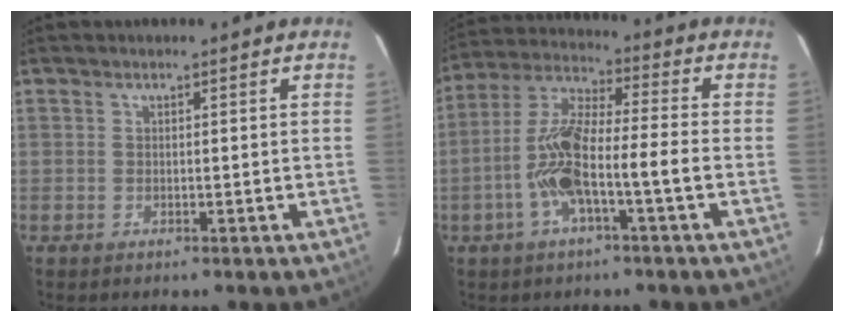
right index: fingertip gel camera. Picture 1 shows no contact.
{"total": 11.1, "force": [-3.3, 1.3, 10.5], "torque": [-0.220, 0.018, -0.067]}